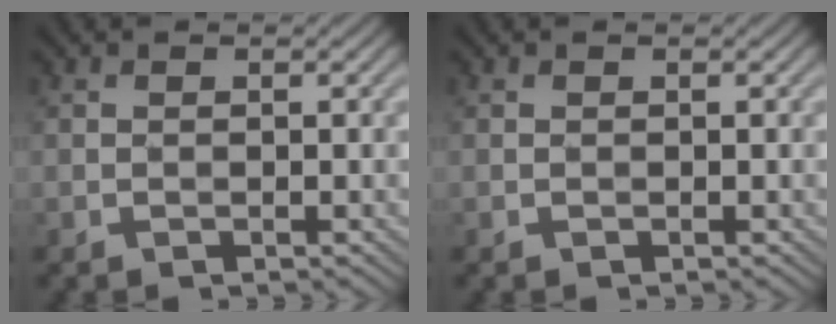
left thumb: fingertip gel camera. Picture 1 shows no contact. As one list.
[{"total": 0.0}]